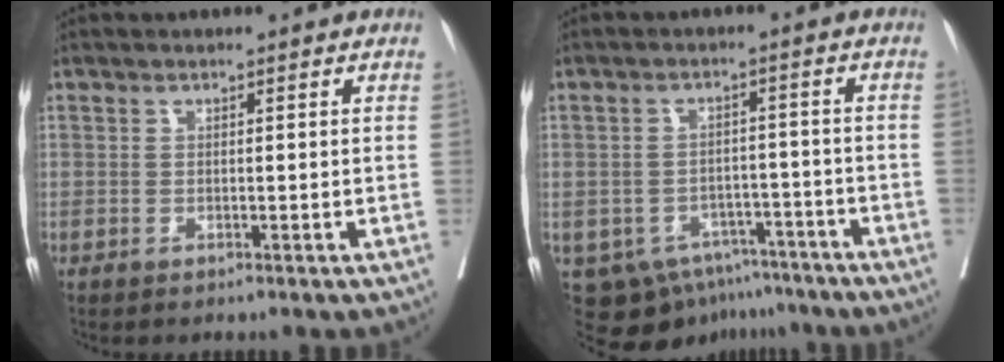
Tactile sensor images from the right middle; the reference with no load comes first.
{"total": 10.8, "force": [-7.7, 6.9, 3.1], "torque": [-0.045, 0.013, -0.096]}